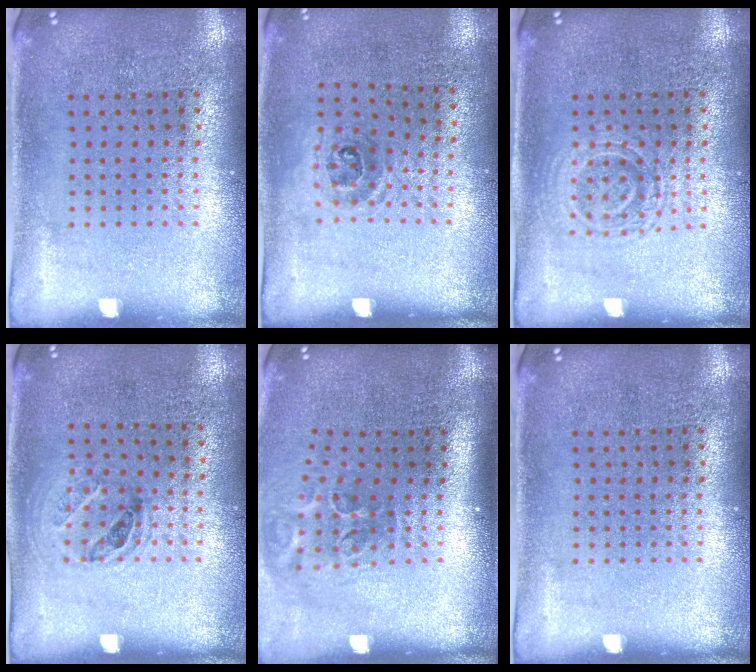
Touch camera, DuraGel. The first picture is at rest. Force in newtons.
{"total": 1.0, "press": 0.7, "slide": 0.7}
{"total": 1.3, "press": 1.2, "slide": 0.3}
{"total": 1.0, "press": 0.7, "slide": 0.6}
{"total": 1.9, "press": 1.1, "slide": 1.5}
{"total": 0.0}